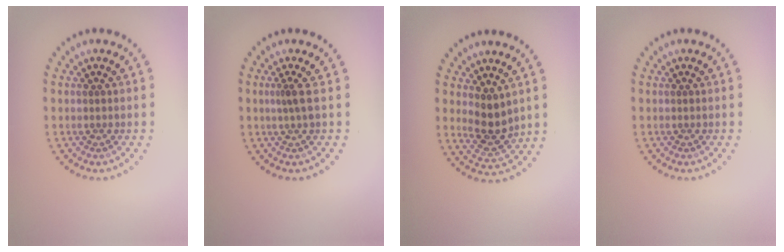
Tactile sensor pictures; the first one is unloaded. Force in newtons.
{"total": 1.1, "press": 0.7, "slide": 0.9}
{"total": 3.1, "press": 2.8, "slide": 1.4}
{"total": 0.0}